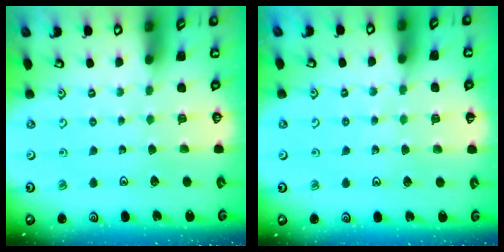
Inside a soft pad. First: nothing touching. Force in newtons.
{"total": 4.7, "press": 4.6, "slide": 0.7}